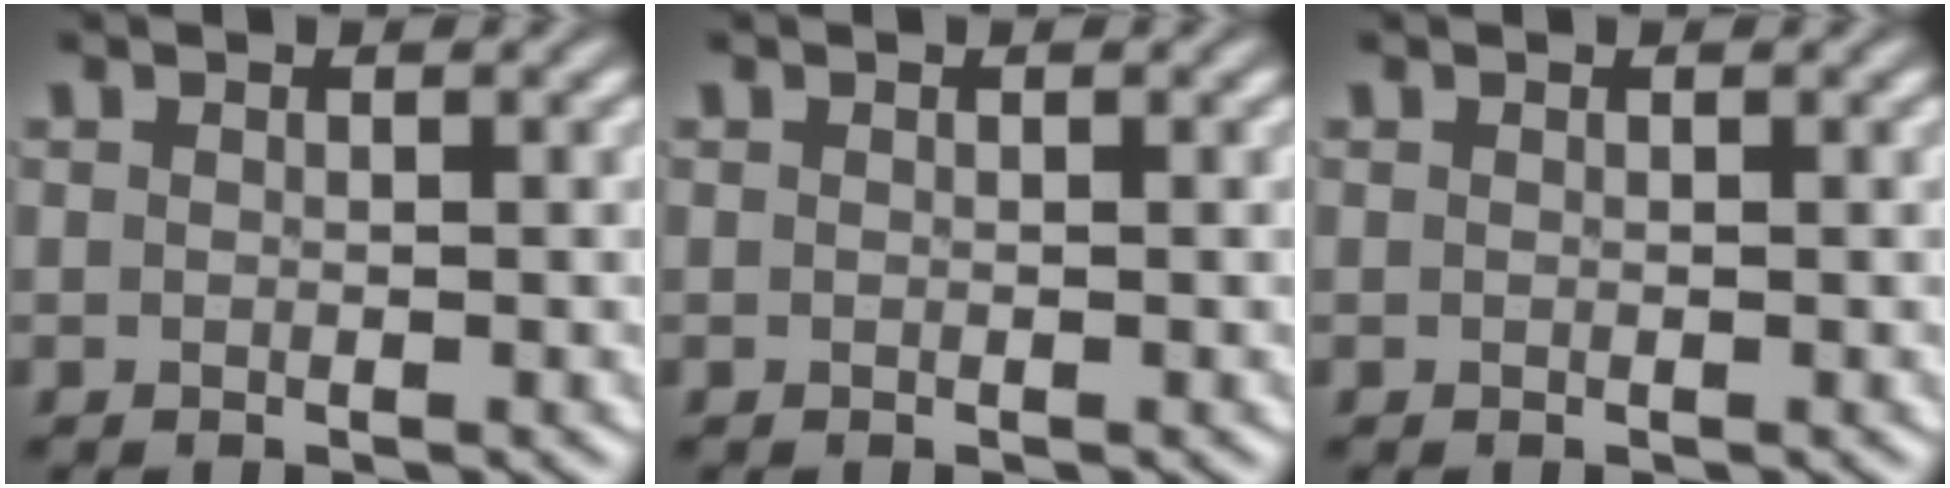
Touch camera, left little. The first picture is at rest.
{"total": 0.0}
{"total": 0.0}